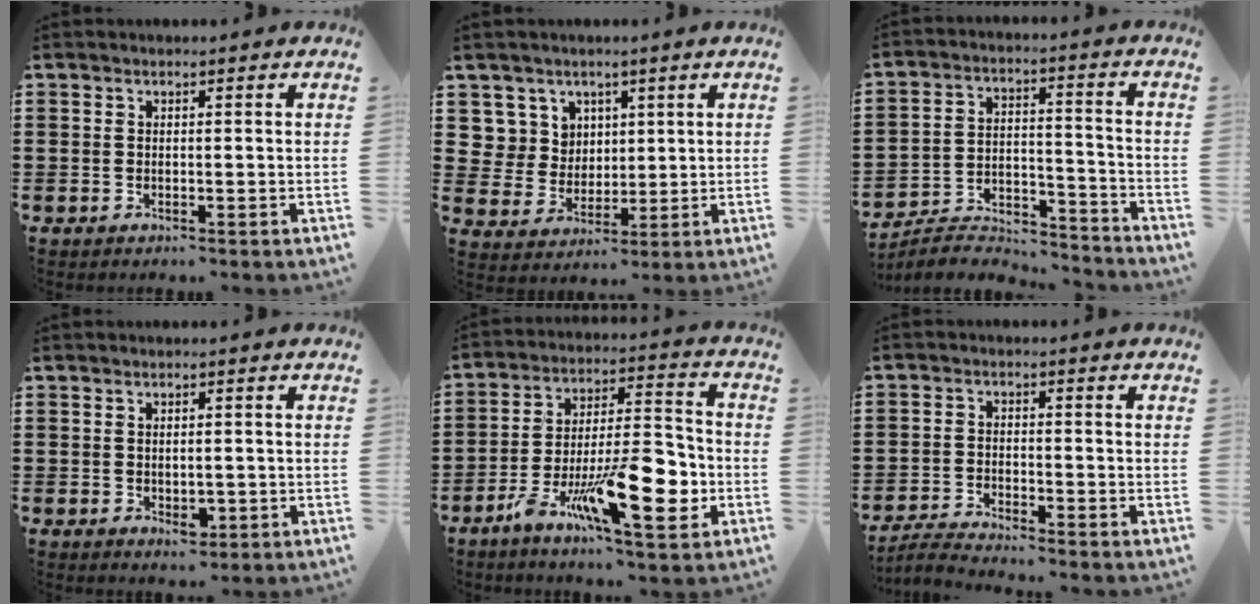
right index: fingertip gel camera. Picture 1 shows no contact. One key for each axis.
{"total": 6.4, "fx": 3.0, "fy": 5.6, "fz": 0.9, "tx": -0.052, "ty": 0.007, "tz": 0.059}
{"total": 5.5, "fx": -5.3, "fy": 1.0, "fz": 1.2, "tx": -0.026, "ty": 0.003, "tz": -0.106}
{"total": 2.5, "fx": -0.3, "fy": 1.3, "fz": 2.1, "tx": -0.041, "ty": 0.002, "tz": -0.005}
{"total": 17.2, "fx": -7.5, "fy": 5.6, "fz": 14.4, "tx": -0.257, "ty": 0.015, "tz": -0.117}
{"total": 3.3, "fx": -3.3, "fy": -0.1, "fz": 0.4, "tx": -0.017, "ty": -0.001, "tz": -0.072}